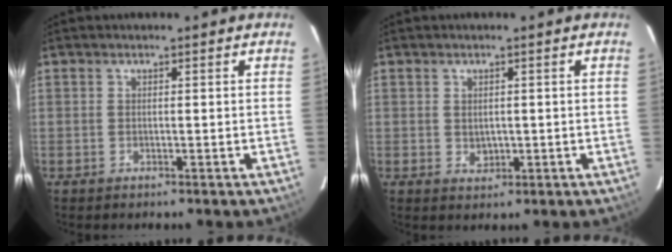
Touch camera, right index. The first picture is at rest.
{"total": 2.1, "force": [0.1, 1.8, 1.1], "torque": [-0.016, 0.001, 0.006]}